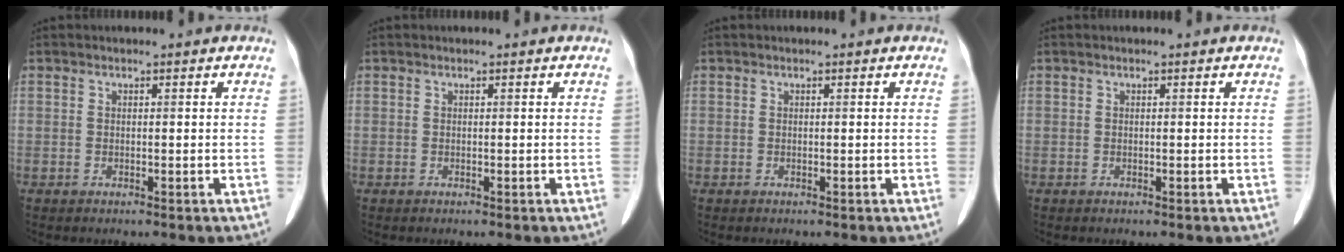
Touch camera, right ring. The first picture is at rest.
{"total": 0.0}
{"total": 0.0}
{"total": 0.0}